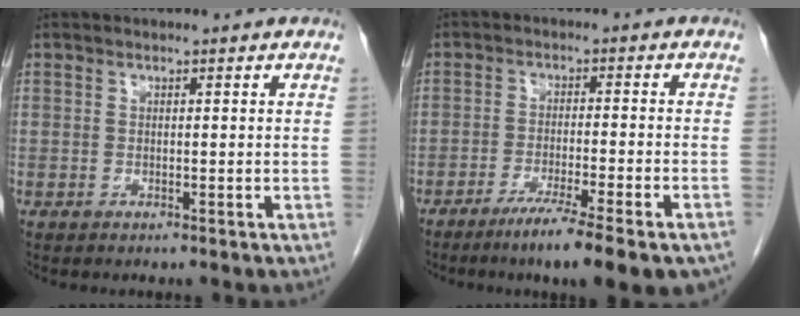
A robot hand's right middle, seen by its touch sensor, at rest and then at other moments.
{"total": 12.2, "force": [-8.8, 0.5, 8.4], "torque": [-0.104, -0.023, -0.130]}